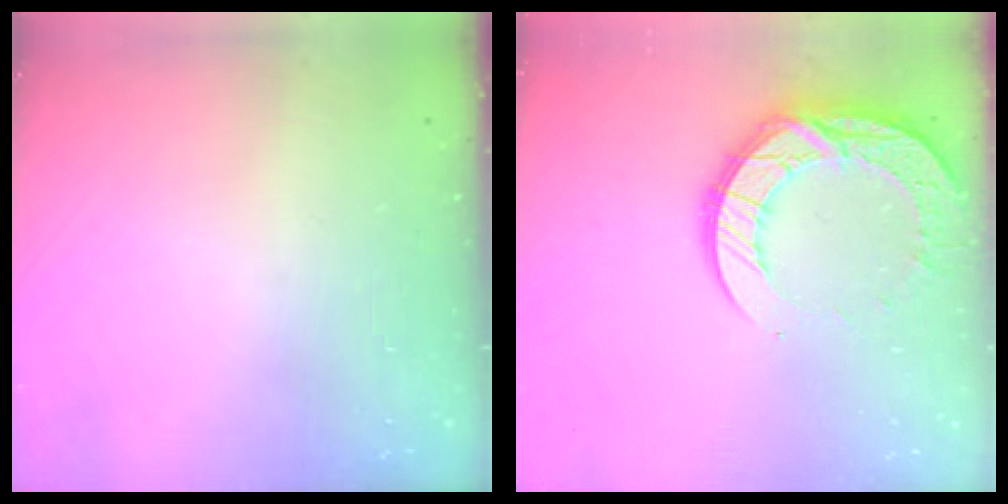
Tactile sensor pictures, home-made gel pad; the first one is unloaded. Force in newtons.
{"total": 15.4, "press": 15.4, "slide": 1.2}